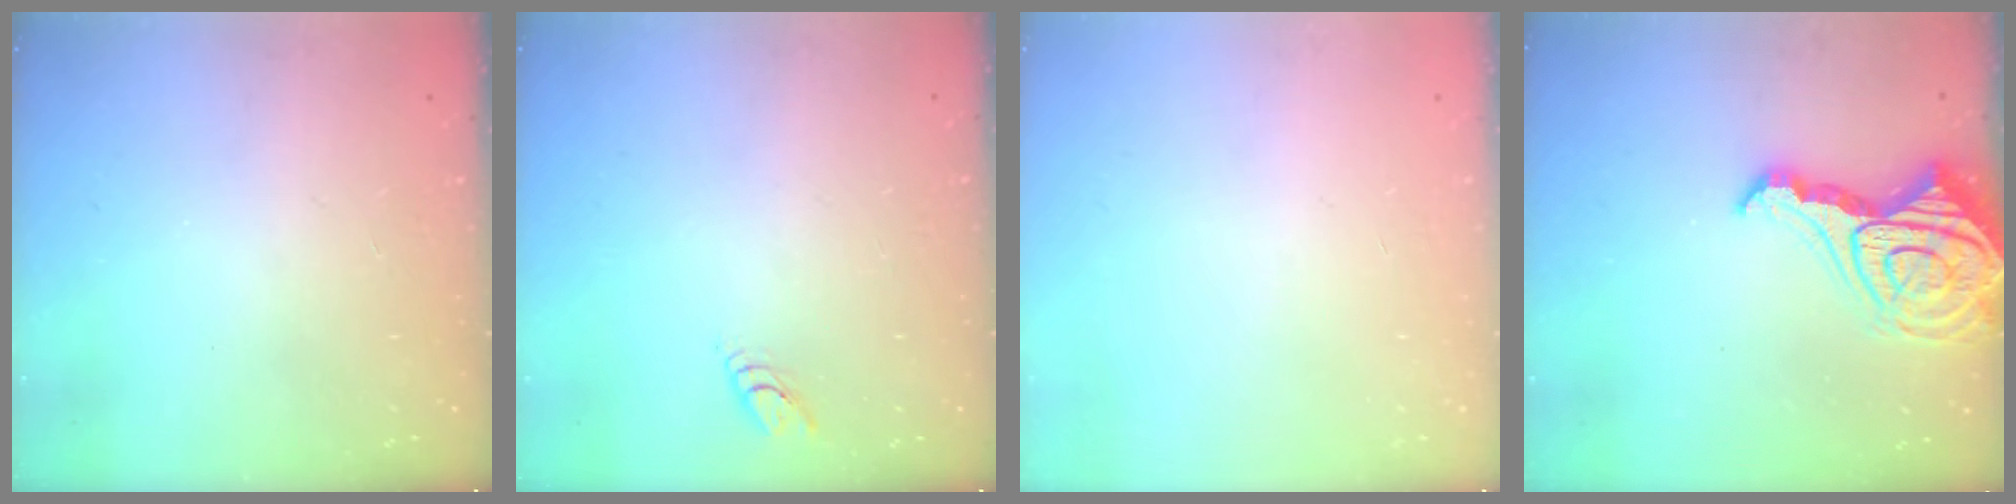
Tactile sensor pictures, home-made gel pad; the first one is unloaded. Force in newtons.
{"total": 3.1, "press": 3.1, "slide": 0.2}
{"total": 0.0}
{"total": 17.9, "press": 17.8, "slide": 1.9}